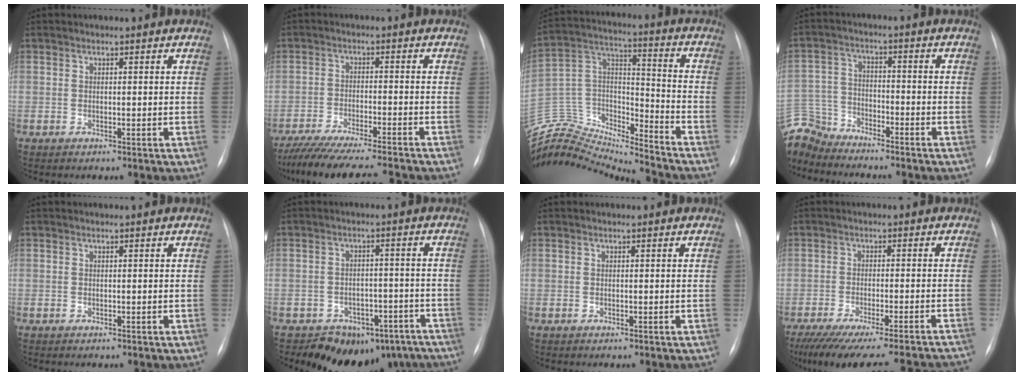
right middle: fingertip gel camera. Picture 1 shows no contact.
{"total": 15.2, "force": [-13.3, 0.2, 7.3], "torque": [-0.116, -0.034, -0.200]}
{"total": 20.7, "force": [-20.4, 0.5, 3.7], "torque": [-0.062, 0.049, -0.349]}
{"total": 9.7, "force": [-9.3, 2.5, 0.6], "torque": [-0.026, 0.012, -0.184]}
{"total": 0.0}
{"total": 10.9, "force": [-8.3, 6.5, 2.7], "torque": [-0.016, 0.031, -0.096]}
{"total": 0.0}
{"total": 23.8, "force": [-21.5, 1.1, 10.2], "torque": [-0.132, -0.049, -0.281]}